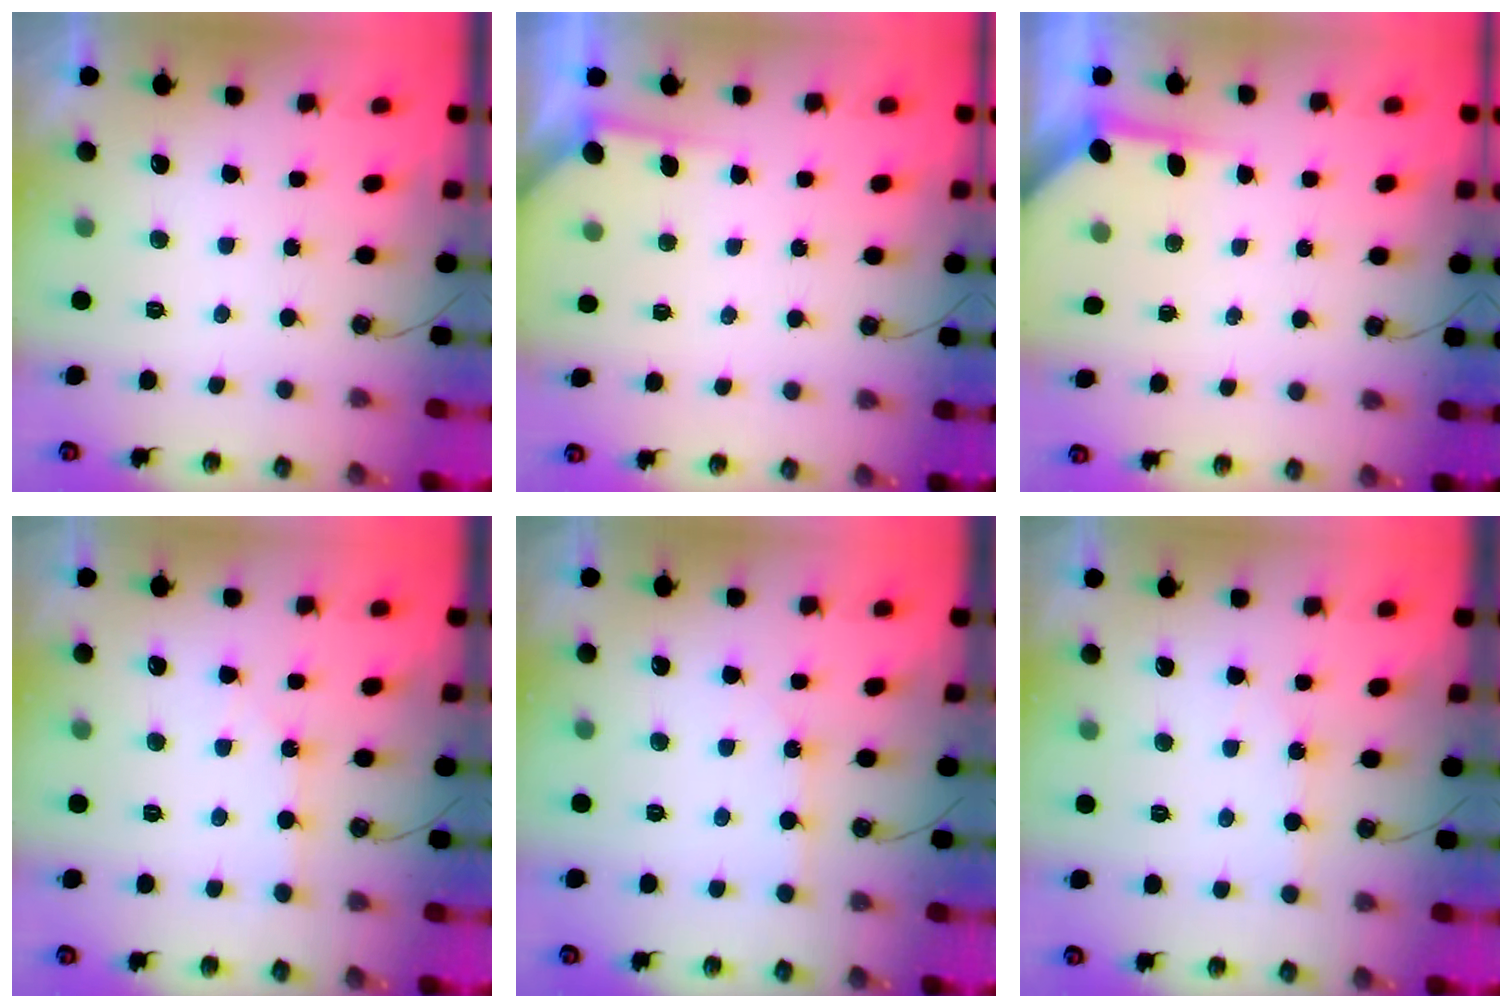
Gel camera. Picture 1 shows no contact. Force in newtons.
{"total": 2.3, "press": 2.3, "slide": 0.3}
{"total": 3.8, "press": 3.8, "slide": 0.2}
{"total": 0.9, "press": 0.9, "slide": 0.1}
{"total": 3.3, "press": 3.3, "slide": 0.5}
{"total": 3.0, "press": 3.0, "slide": 0.4}